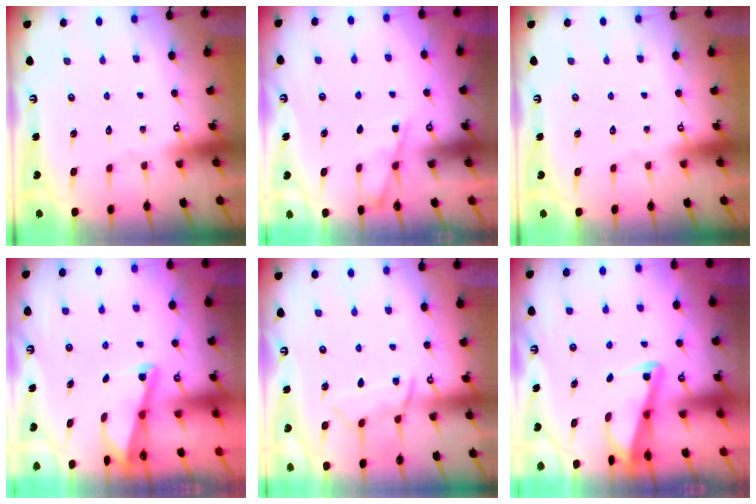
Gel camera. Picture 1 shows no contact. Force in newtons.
{"total": 4.6, "press": 4.6, "slide": 0.6}
{"total": 0.0}
{"total": 1.9, "press": 1.9, "slide": 0.4}
{"total": 9.0, "press": 8.9, "slide": 0.9}
{"total": 2.7, "press": 2.7, "slide": 0.4}